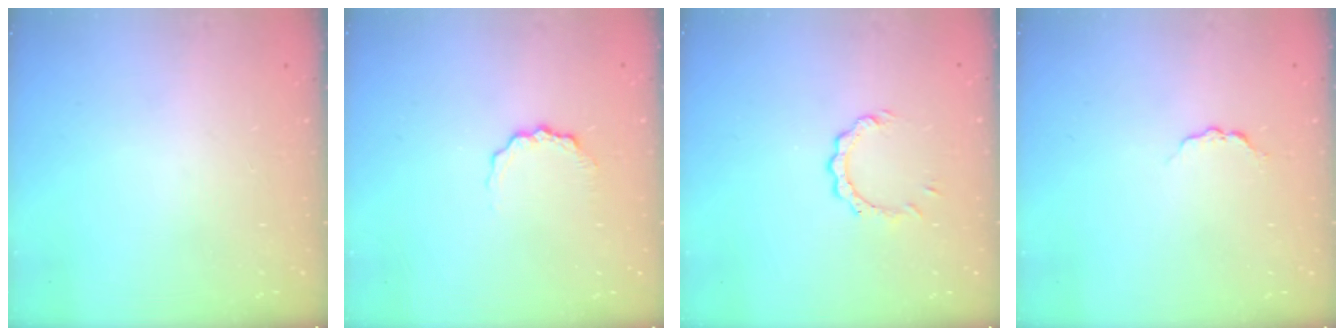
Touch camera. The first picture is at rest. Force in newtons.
{"total": 5.2, "press": 5.2, "slide": 0.4}
{"total": 3.5, "press": 3.5, "slide": 0.4}
{"total": 3.4, "press": 3.4, "slide": 0.4}